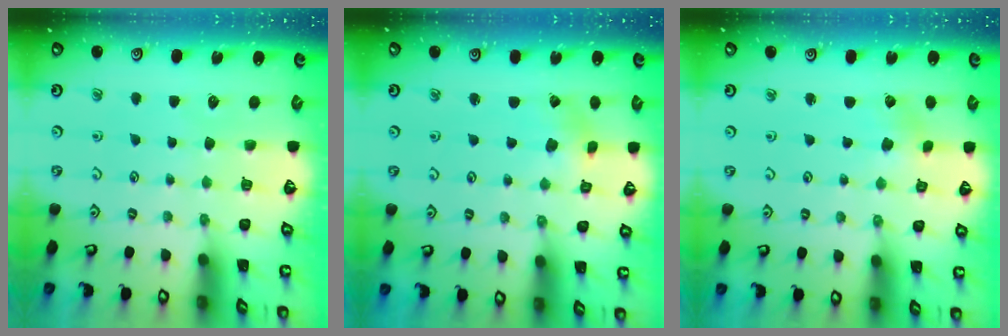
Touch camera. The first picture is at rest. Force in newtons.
{"total": 1.5, "press": 1.5, "slide": 0.3}
{"total": 0.6, "press": 0.6, "slide": 0.1}